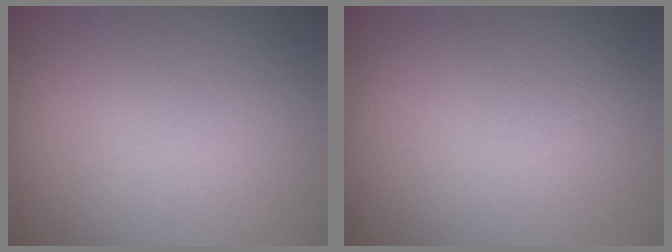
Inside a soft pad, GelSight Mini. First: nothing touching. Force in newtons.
{"total": 0.0}